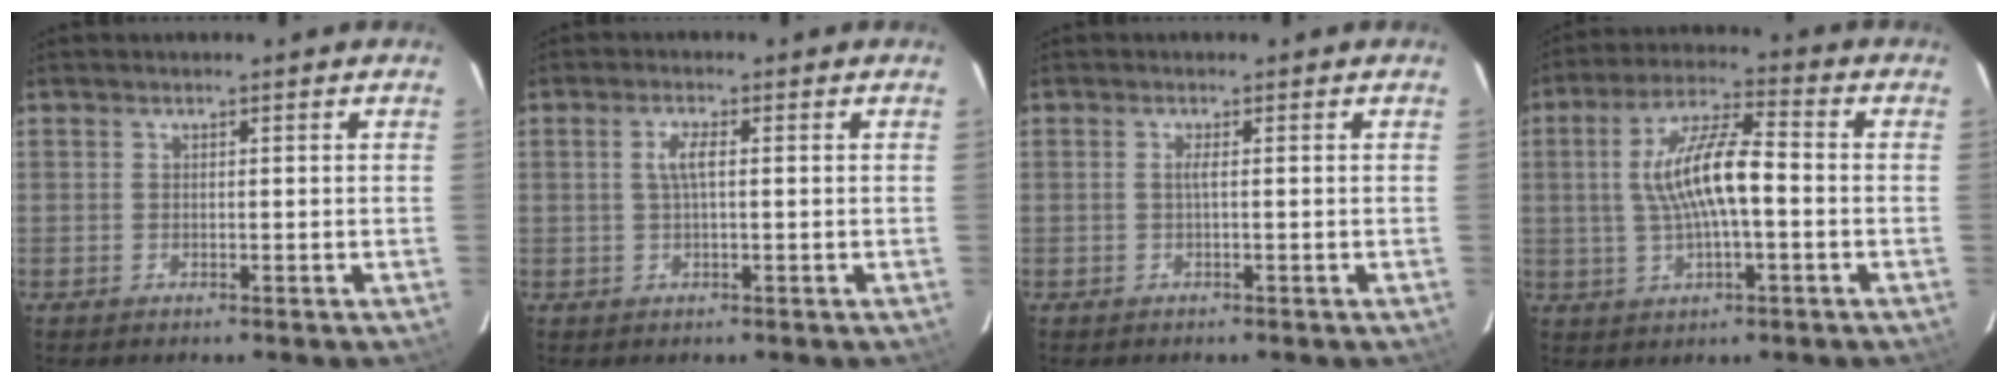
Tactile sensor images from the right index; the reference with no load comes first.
{"total": 2.7, "force": [0.3, 0.4, 2.6], "torque": [-0.053, 0.005, 0.007]}
{"total": 0.8, "force": [0.0, -0.3, 0.8], "torque": [-0.011, 0.002, -0.002]}
{"total": 11.5, "force": [-0.5, 3.0, 11.1], "torque": [-0.210, 0.012, -0.007]}